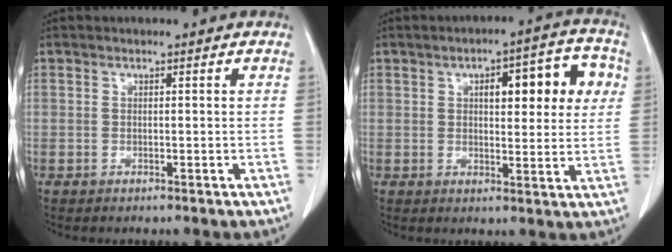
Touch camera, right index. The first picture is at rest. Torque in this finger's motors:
{"motor_torque": [0.34, 0.16, 0.27, 0.07]}